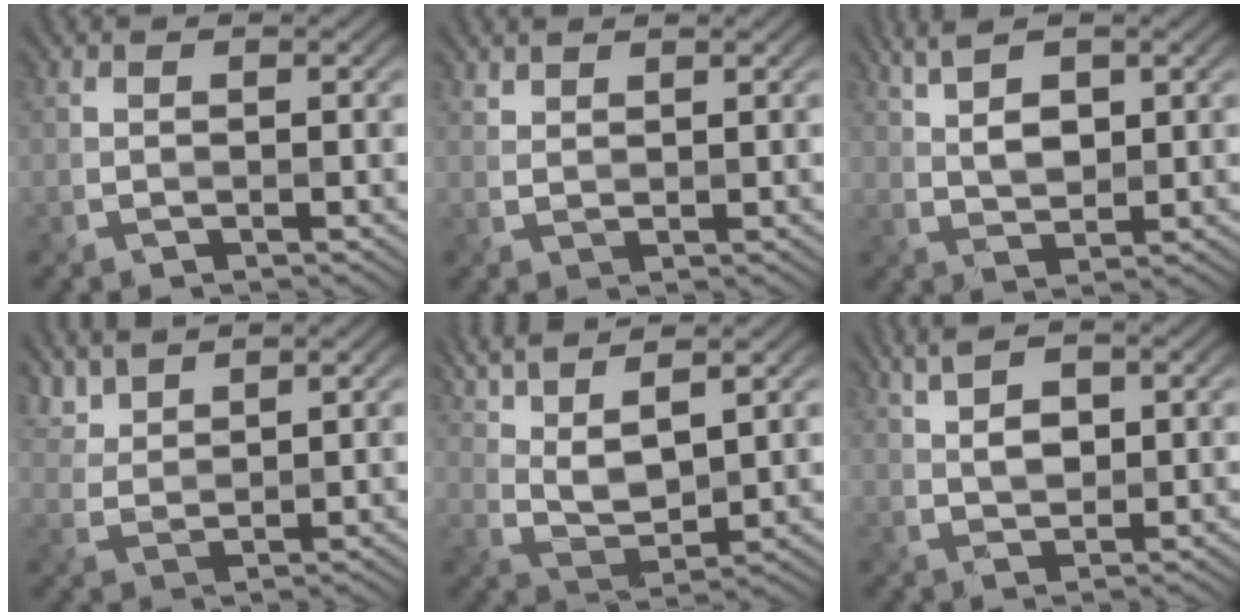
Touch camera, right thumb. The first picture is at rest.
{"total": 1.6, "force": [1.5, 0.5, 0.4], "torque": [-0.013, 0.001, 0.037]}
{"total": 4.8, "force": [2.5, 1.8, 3.7], "torque": [-0.078, 0.001, 0.055]}
{"total": 4.5, "force": [3.9, 1.3, 1.9], "torque": [-0.053, 0.000, 0.090]}
{"total": 9.7, "force": [6.2, 2.6, 7.1], "torque": [-0.162, 0.008, 0.120]}
{"total": 4.2, "force": [1.8, 2.0, 3.2], "torque": [-0.061, 0.000, 0.036]}